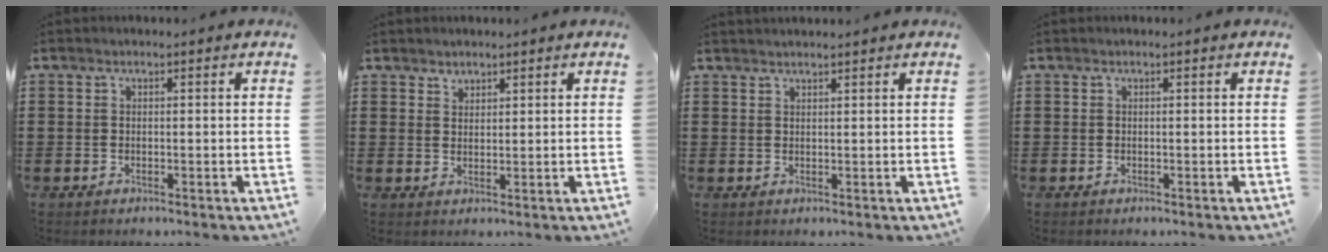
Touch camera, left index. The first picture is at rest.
{"total": 1.7, "force": [1.5, 0.7, -0.2], "torque": [0.000, 0.001, 0.030]}
{"total": 1.0, "force": [1.0, 0.0, 0.0], "torque": [-0.002, -0.001, 0.021]}
{"total": 0.0}